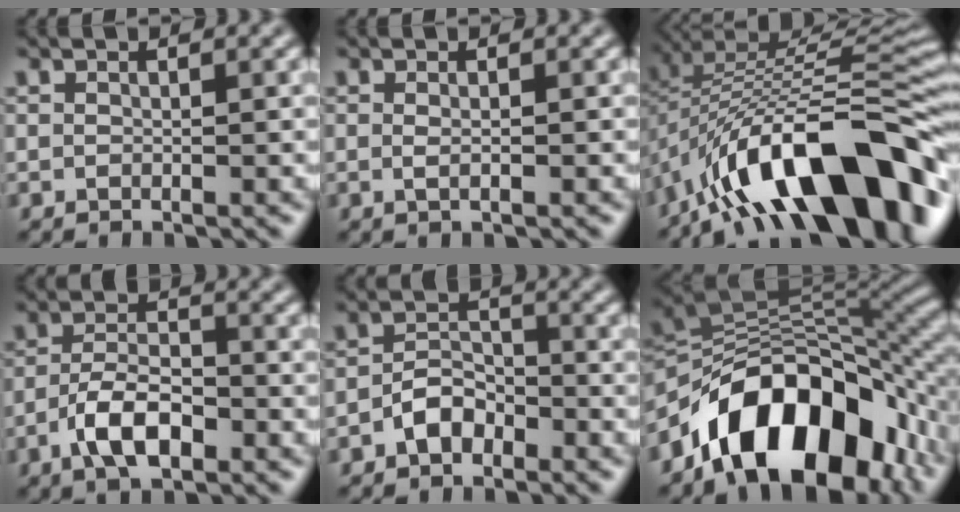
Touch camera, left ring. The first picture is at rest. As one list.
[{"total": 0.8, "force": [0.0, 0.2, 0.8], "torque": [-0.014, -0.002, -0.001]}, {"total": 15.1, "force": [-7.9, 5.8, 11.5], "torque": [-0.178, 0.023, -0.140]}, {"total": 4.9, "force": [-2.4, 2.1, 3.8], "torque": [-0.070, 0.004, -0.047]}, {"total": 2.8, "force": [-1.7, 1.7, 1.5], "torque": [-0.026, 0.012, -0.034]}, {"total": 14.5, "force": [-7.5, 7.6, 9.8], "torque": [-0.136, 0.010, -0.137]}]